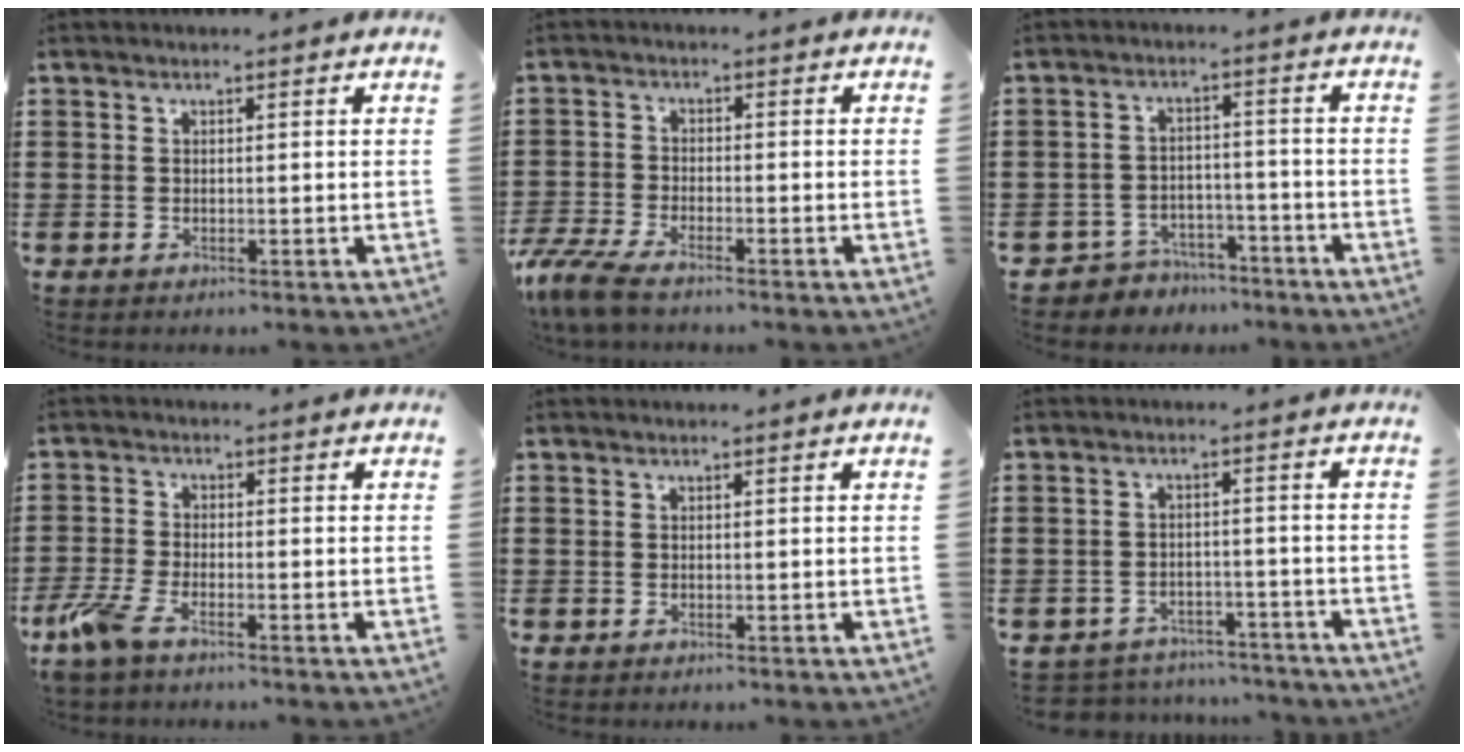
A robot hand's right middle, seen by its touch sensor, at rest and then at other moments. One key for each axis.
{"total": 4.8, "fx": -4.2, "fy": 0.7, "fz": 2.3, "tx": -0.080, "ty": -0.016, "tz": -0.093}
{"total": 4.2, "fx": -4.1, "fy": 1.2, "fz": -0.2, "tx": -0.006, "ty": 0.008, "tz": -0.087}
{"total": 4.8, "fx": -3.2, "fy": 1.1, "fz": 3.4, "tx": -0.097, "ty": -0.016, "tz": -0.068}
{"total": 0.0}
{"total": 3.7, "fx": -3.6, "fy": 0.6, "fz": -0.3, "tx": -0.004, "ty": 0.002, "tz": -0.079}